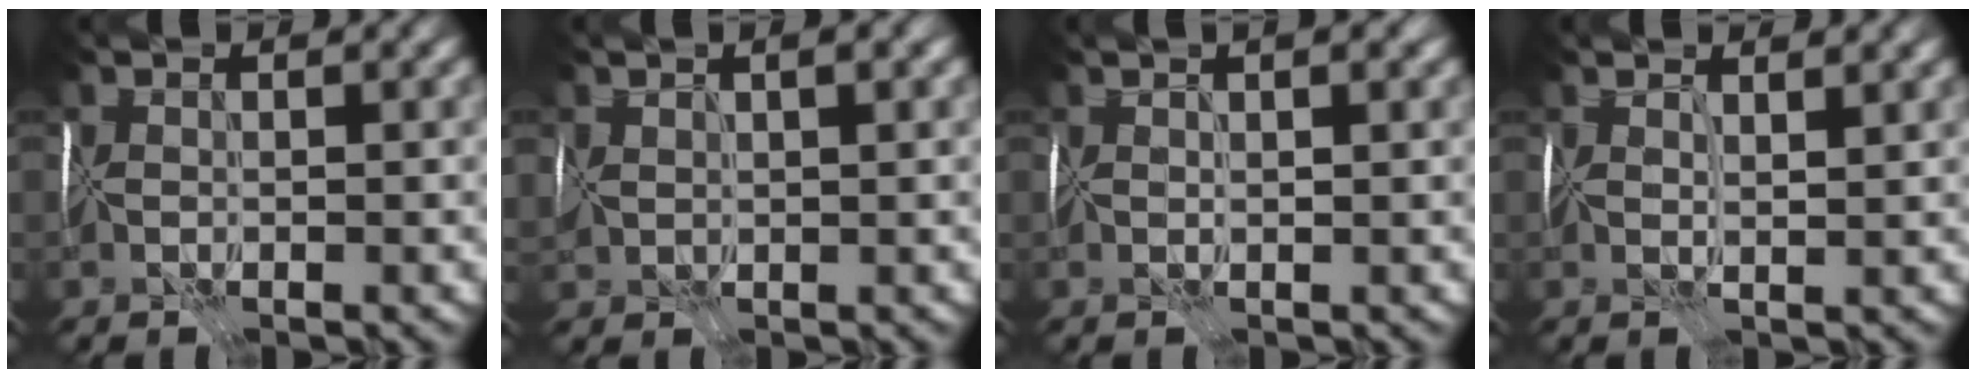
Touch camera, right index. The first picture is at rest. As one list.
[{"total": 4.9, "force": [2.9, 2.5, 3.1], "torque": [-0.046, 0.028, 0.051]}, {"total": 4.1, "force": [2.8, 1.3, 2.7], "torque": [-0.023, 0.023, 0.037]}, {"total": 3.0, "force": [2.7, 0.4, 1.3], "torque": [-0.007, 0.008, 0.046]}]